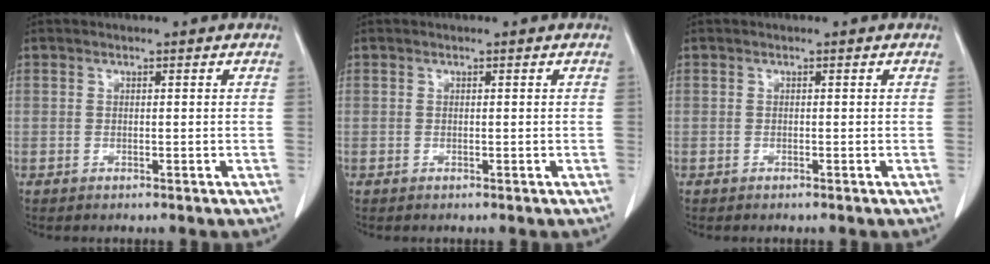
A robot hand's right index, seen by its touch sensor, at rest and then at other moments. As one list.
[{"total": 0.0}, {"total": 0.0}]